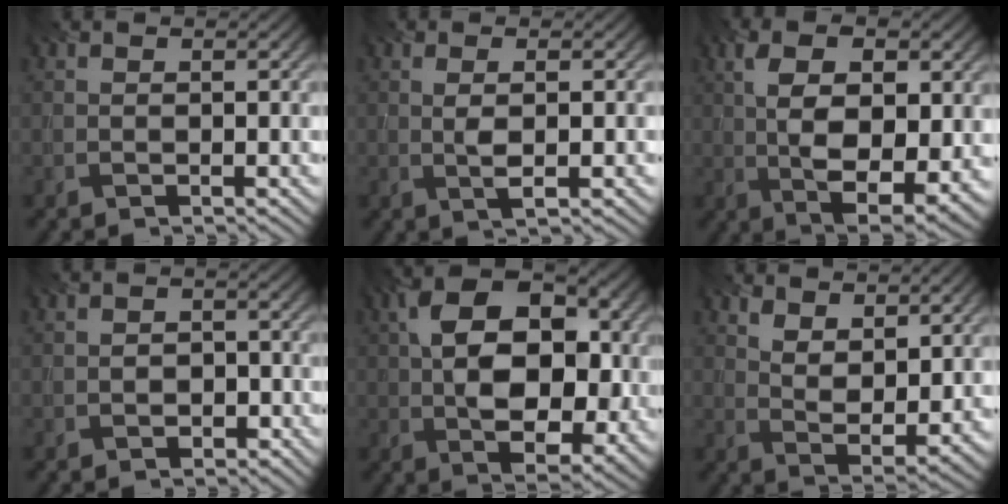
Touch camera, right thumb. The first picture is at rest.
{"total": 2.2, "force": [0.2, 0.5, 2.1], "torque": [-0.048, 0.001, 0.005]}
{"total": 11.0, "force": [1.2, 5.8, 9.3], "torque": [-0.172, -0.007, 0.022]}
{"total": 1.7, "force": [-0.8, 1.4, 0.5], "torque": [-0.006, 0.001, -0.012]}
{"total": 12.3, "force": [1.4, 7.7, 9.6], "torque": [-0.165, 0.006, 0.020]}
{"total": 6.3, "force": [4.1, 3.0, 3.8], "torque": [-0.086, -0.012, 0.081]}